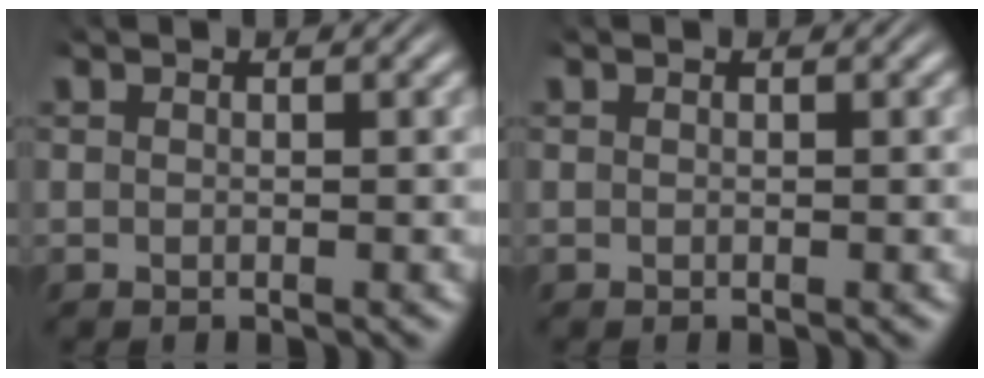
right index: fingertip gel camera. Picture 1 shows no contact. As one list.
[{"total": 0.0}]